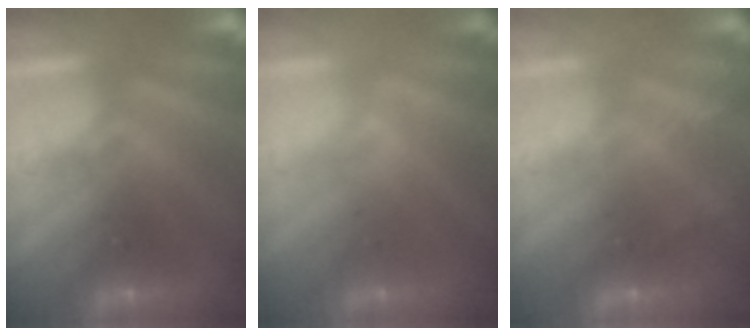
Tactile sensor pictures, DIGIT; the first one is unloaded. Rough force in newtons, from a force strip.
{"total": 2.4}
{"total": 2.2}